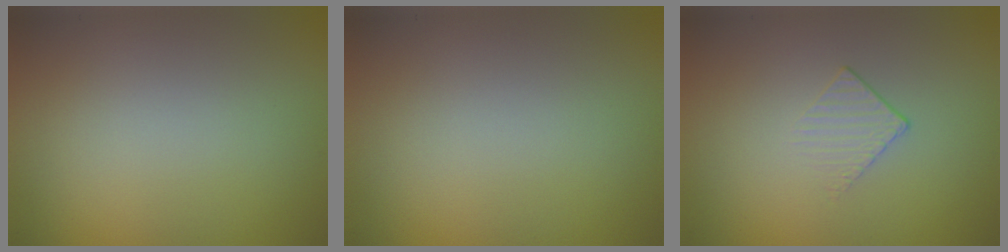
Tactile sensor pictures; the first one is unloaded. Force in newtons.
{"total": 0.0}
{"total": 1.2, "press": 0.5, "slide": 1.1}